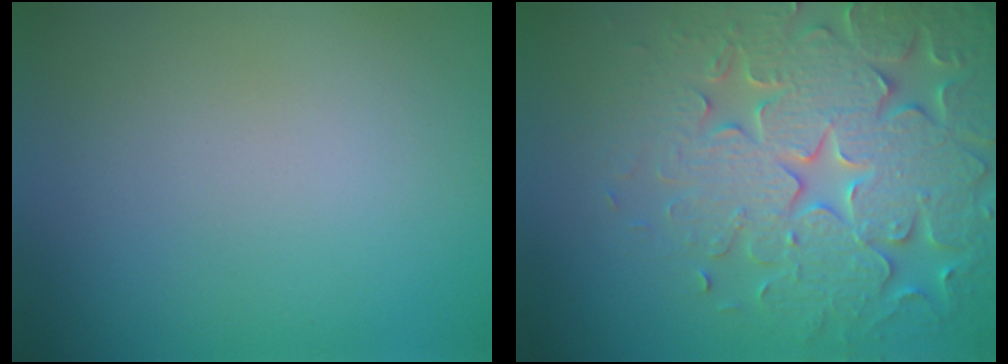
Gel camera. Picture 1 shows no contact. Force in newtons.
{"total": 7.8, "press": 7.6, "slide": 1.6}